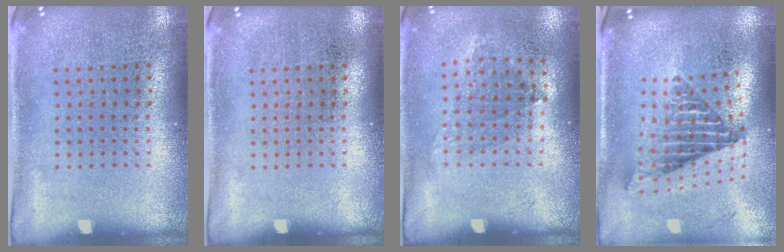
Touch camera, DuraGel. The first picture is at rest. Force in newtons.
{"total": 0.0}
{"total": 1.0, "press": 0.8, "slide": 0.6}
{"total": 2.5, "press": 1.7, "slide": 1.8}